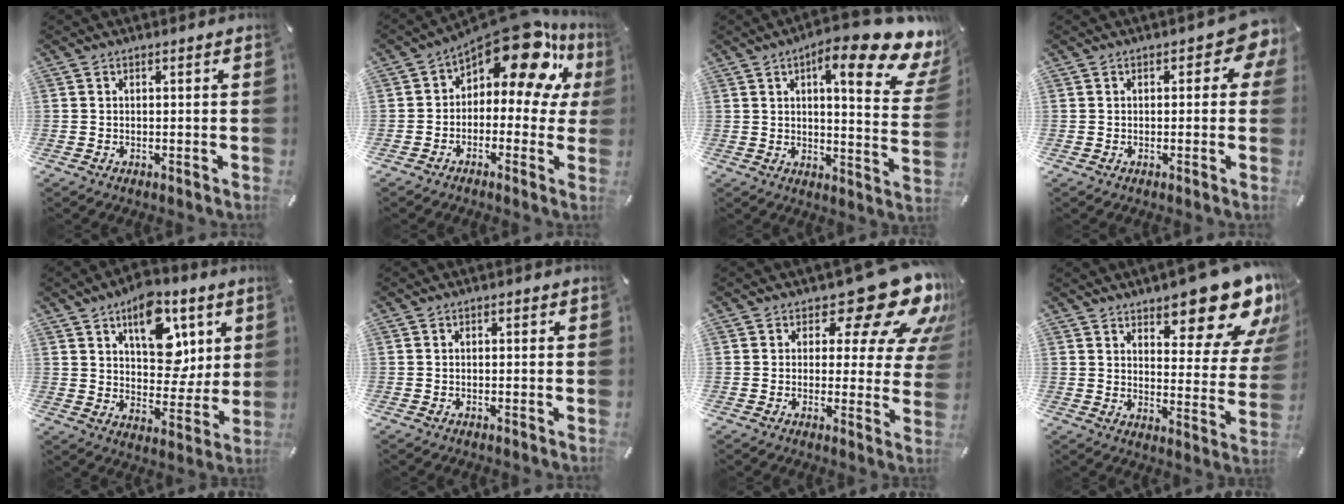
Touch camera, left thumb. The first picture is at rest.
{"total": 17.2, "force": [10.2, 7.4, 11.7], "torque": [-0.183, -0.073, 0.170]}
{"total": 17.3, "force": [10.3, 4.5, 13.2], "torque": [-0.185, -0.074, 0.155]}
{"total": 5.1, "force": [1.3, 2.7, 4.1], "torque": [-0.049, 0.001, 0.017]}
{"total": 15.1, "force": [7.0, 9.6, 9.4], "torque": [-0.123, -0.028, 0.123]}
{"total": 0.6, "force": [-0.2, 0.4, 0.4], "torque": [-0.006, 0.001, -0.005]}
{"total": 18.9, "force": [10.9, 8.2, 13.0], "torque": [-0.163, -0.072, 0.178]}
{"total": 16.3, "force": [12.2, 6.0, 9.0], "torque": [-0.108, -0.099, 0.201]}